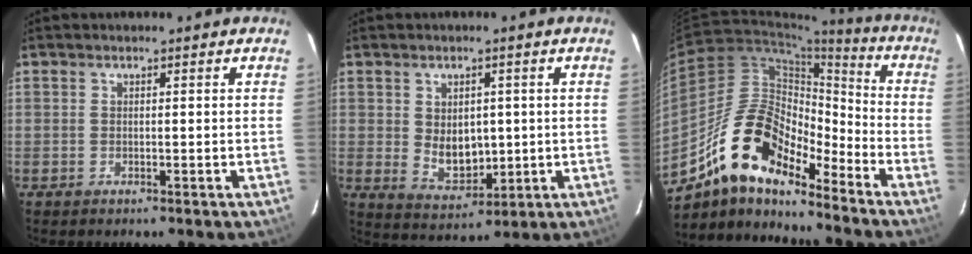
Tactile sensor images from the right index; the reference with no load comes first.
{"total": 7.3, "force": [0.4, 5.3, 5.0], "torque": [-0.089, -0.008, 0.027]}
{"total": 17.6, "force": [-12.9, 5.9, 10.4], "torque": [-0.181, -0.002, -0.251]}